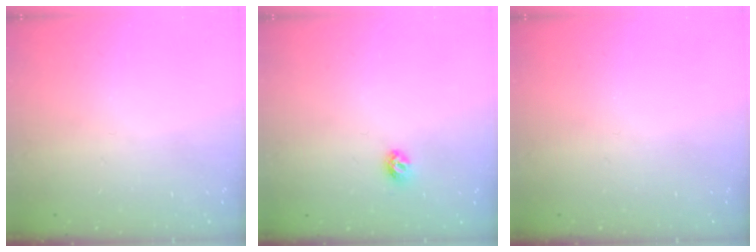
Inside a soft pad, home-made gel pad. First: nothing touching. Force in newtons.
{"total": 5.9, "press": 5.9, "slide": 0.8}
{"total": 0.0}